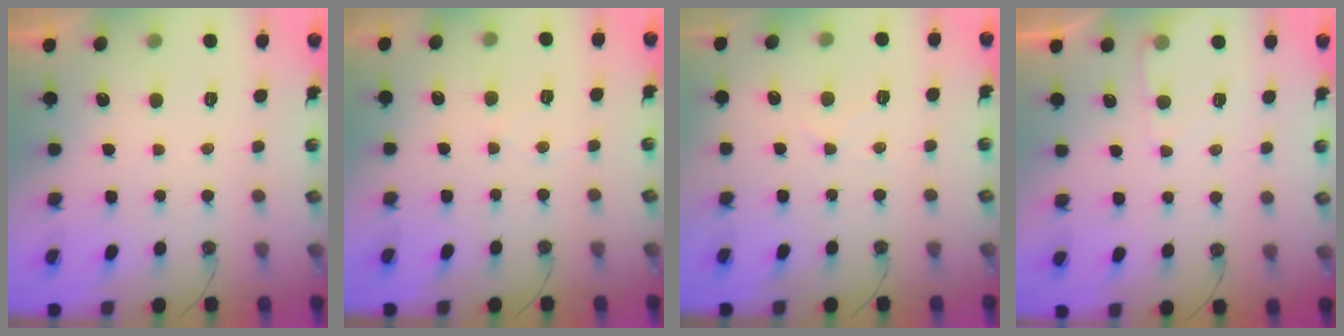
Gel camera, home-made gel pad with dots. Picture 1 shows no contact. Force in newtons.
{"total": 3.6, "press": 3.5, "slide": 0.6}
{"total": 5.9, "press": 5.8, "slide": 0.8}
{"total": 5.6, "press": 5.5, "slide": 0.7}